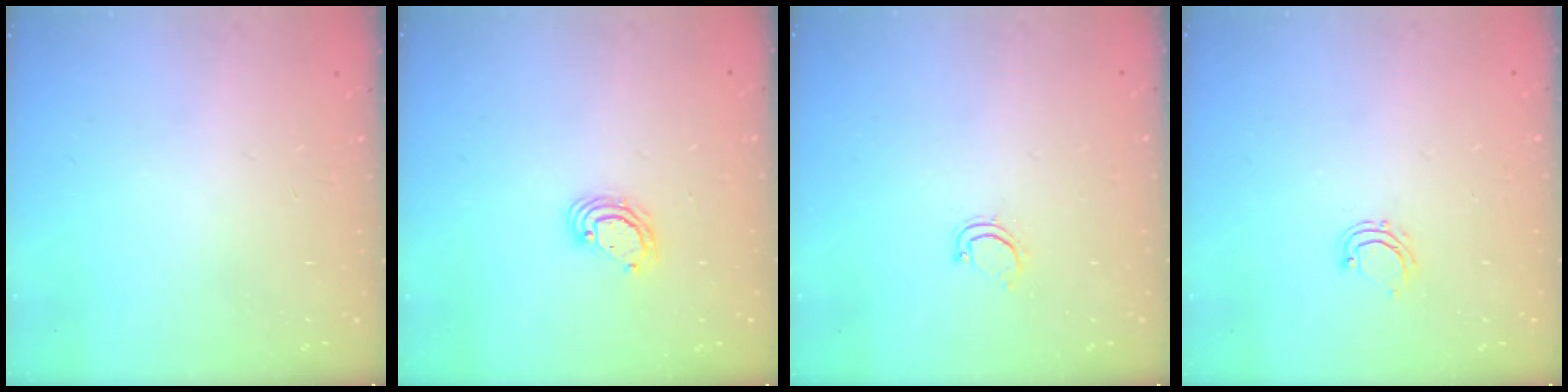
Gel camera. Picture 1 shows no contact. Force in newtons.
{"total": 4.5, "press": 4.5, "slide": 0.1}
{"total": 3.4, "press": 3.4, "slide": 0.3}
{"total": 5.2, "press": 5.1, "slide": 1.0}